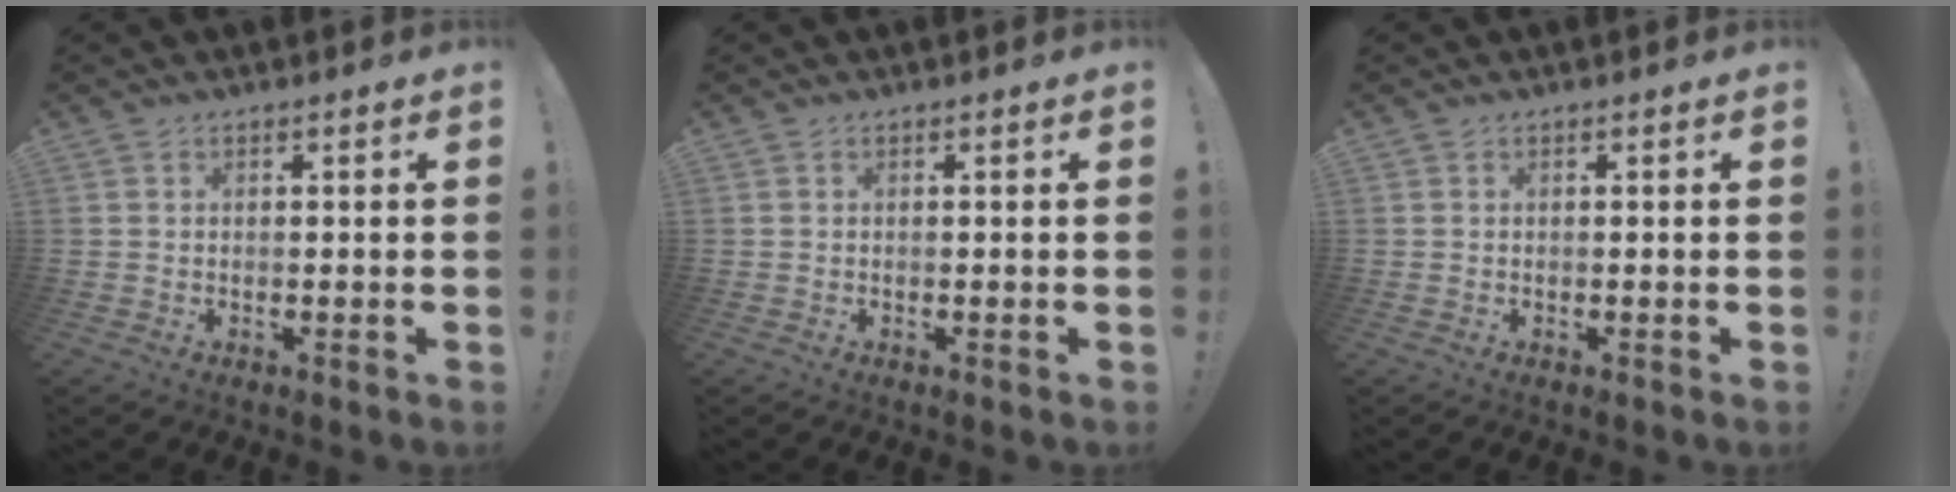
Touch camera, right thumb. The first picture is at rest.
{"total": 0.0}
{"total": 0.0}